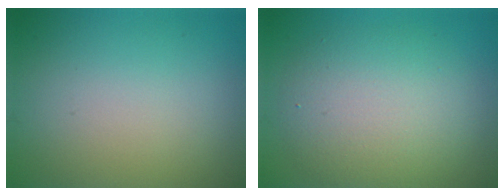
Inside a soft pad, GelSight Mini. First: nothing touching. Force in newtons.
{"total": 6.0, "press": 6.0, "slide": 0.5}